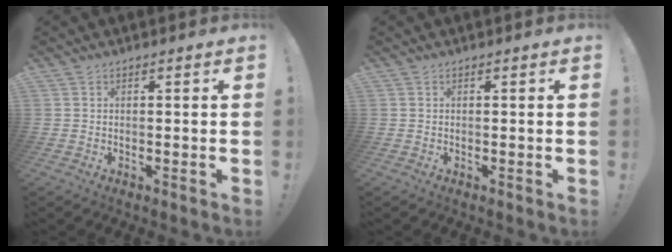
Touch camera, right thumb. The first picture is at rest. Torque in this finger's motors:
{"motor_torque": [0.00, 0.00, 0.00, 0.00, 0.00]}